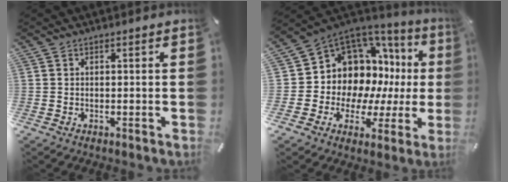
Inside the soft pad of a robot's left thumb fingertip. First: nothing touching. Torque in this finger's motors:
{"motor_torque": [2.46, 2.49, 0.66, 0.36, 0.12]}